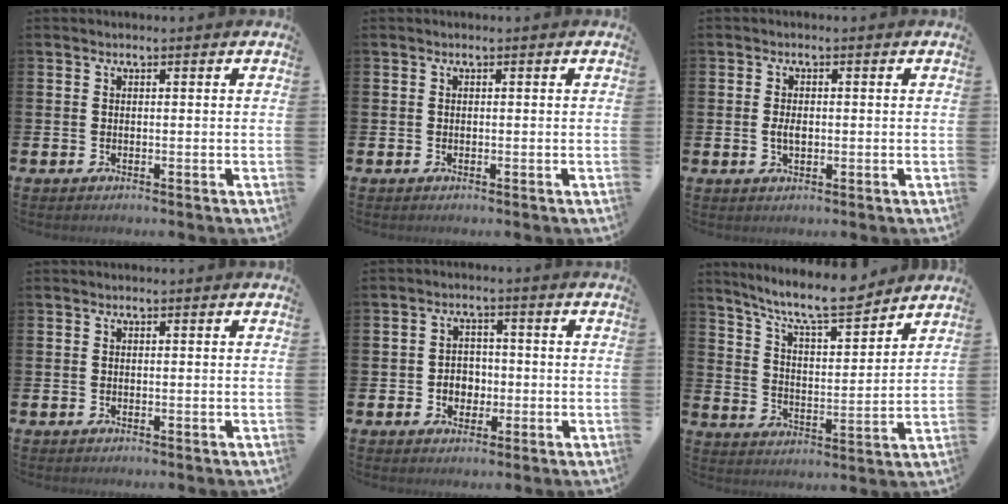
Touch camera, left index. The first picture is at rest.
{"total": 0.0}
{"total": 2.2, "force": [-0.1, 1.3, 1.8], "torque": [-0.023, 0.000, -0.006]}
{"total": 0.0}
{"total": 3.2, "force": [-0.7, 2.8, 1.2], "torque": [-0.020, 0.002, -0.021]}
{"total": 9.5, "force": [8.6, 1.2, 3.7], "torque": [-0.092, -0.056, 0.150]}